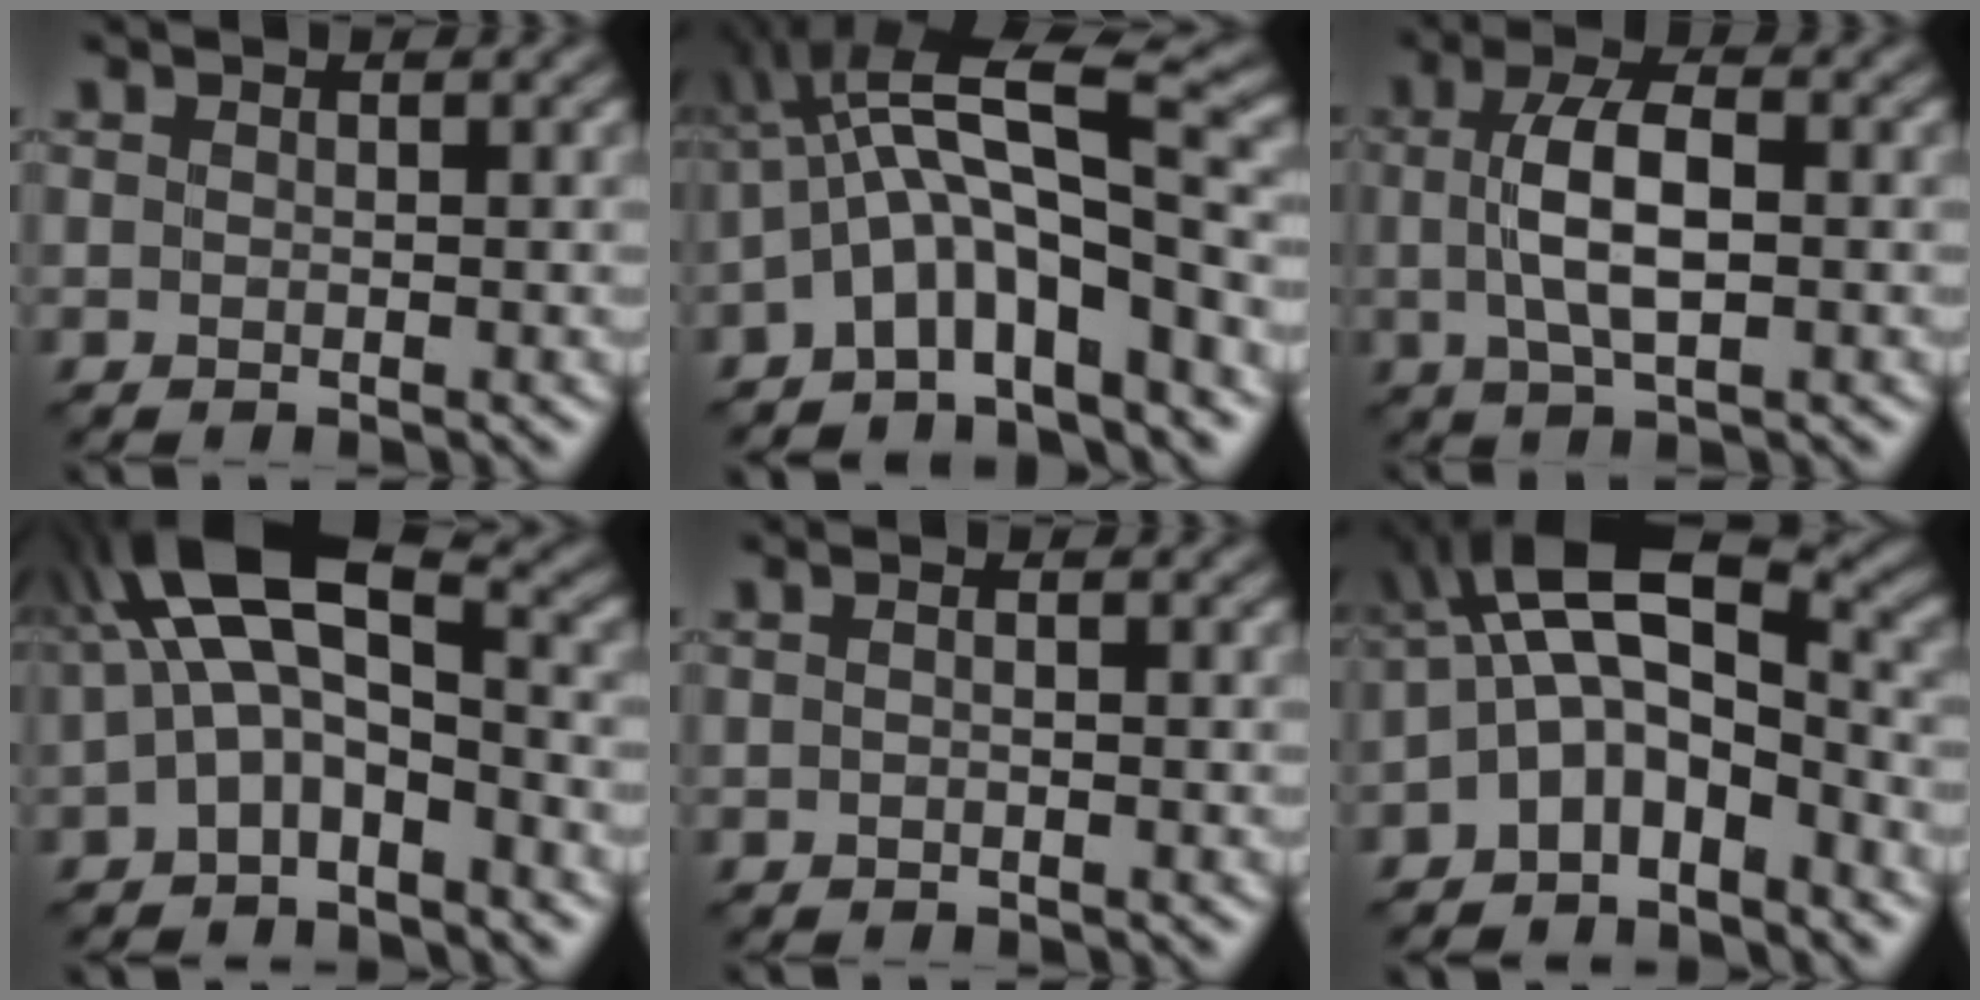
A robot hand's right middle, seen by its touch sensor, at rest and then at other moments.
{"total": 8.6, "force": [-2.0, 2.5, 8.0], "torque": [-0.135, 0.026, -0.050]}
{"total": 5.3, "force": [0.2, 2.0, 4.9], "torque": [-0.097, 0.007, 0.001]}
{"total": 8.4, "force": [0.2, 4.0, 7.4], "torque": [-0.137, 0.032, -0.016]}
{"total": 0.6, "force": [-0.1, 0.1, 0.5], "torque": [-0.014, -0.003, -0.006]}
{"total": 8.4, "force": [-1.7, 4.0, 7.2], "torque": [-0.129, 0.024, -0.047]}